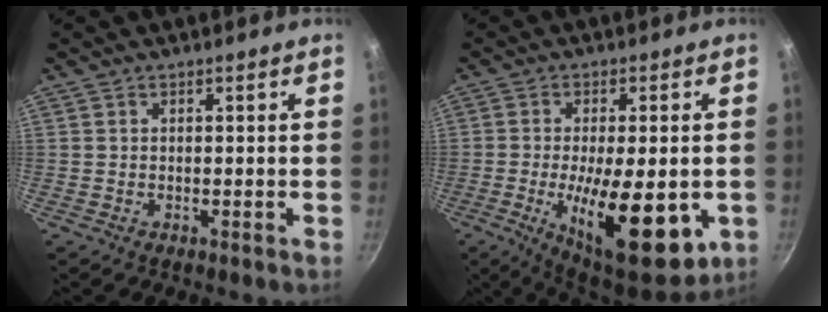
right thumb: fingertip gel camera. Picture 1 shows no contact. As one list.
[{"total": 18.5, "force": [-4.4, 6.9, 16.6], "torque": [-0.236, -0.005, -0.056]}]